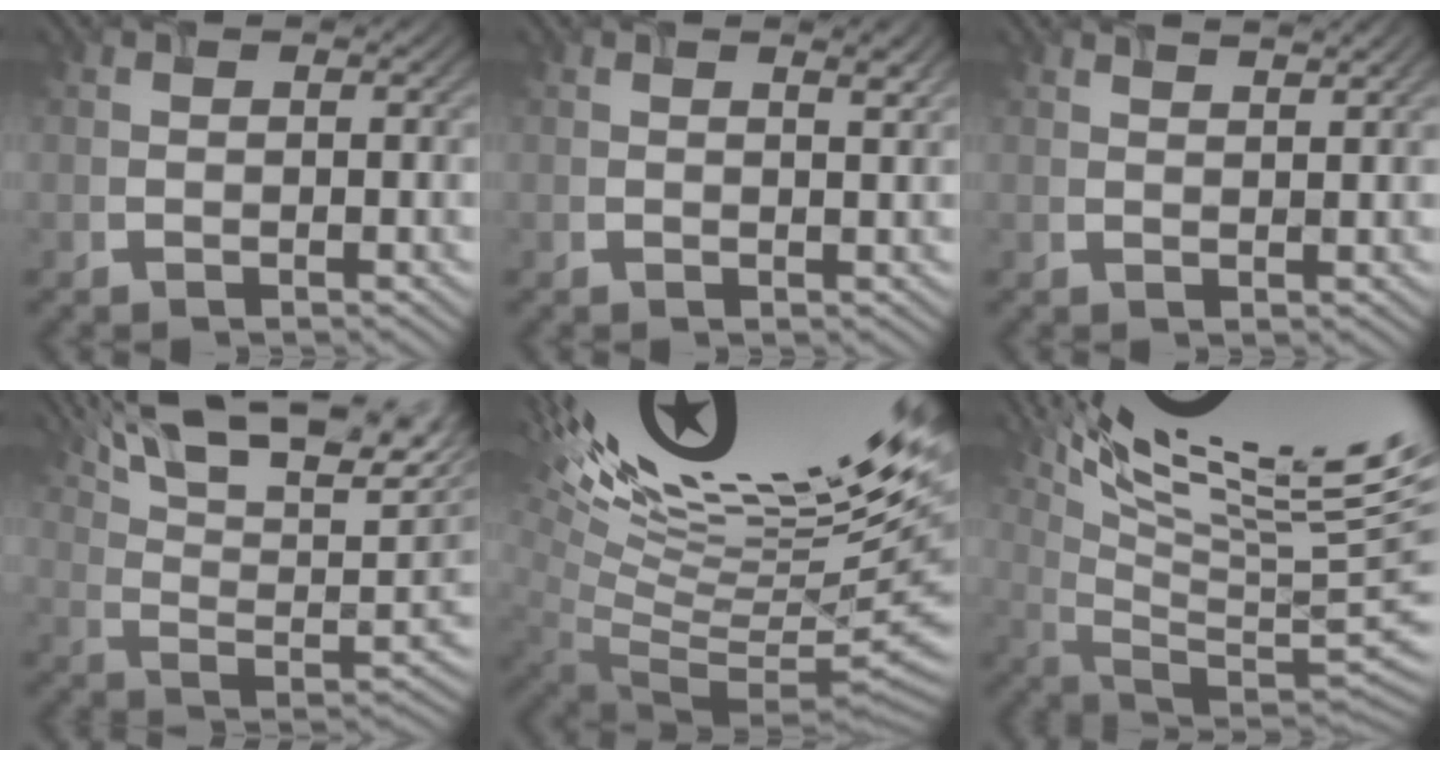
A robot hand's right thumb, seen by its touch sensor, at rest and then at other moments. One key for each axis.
{"total": 1.8, "fx": 1.2, "fy": 0.3, "fz": 1.3, "tx": -0.022, "ty": -0.001, "tz": 0.020}
{"total": 2.2, "fx": 1.9, "fy": 0.1, "fz": 1.0, "tx": -0.011, "ty": 0.003, "tz": 0.031}
{"total": 19.0, "fx": 11.6, "fy": 6.9, "fz": 13.3, "tx": -0.246, "ty": 0.036, "tz": 0.176}
{"total": 17.2, "fx": 8.1, "fy": 4.6, "fz": 14.5, "tx": -0.180, "ty": 0.025, "tz": 0.150}
{"total": 17.9, "fx": 11.4, "fy": 3.2, "fz": 13.4, "tx": -0.219, "ty": 0.004, "tz": 0.185}